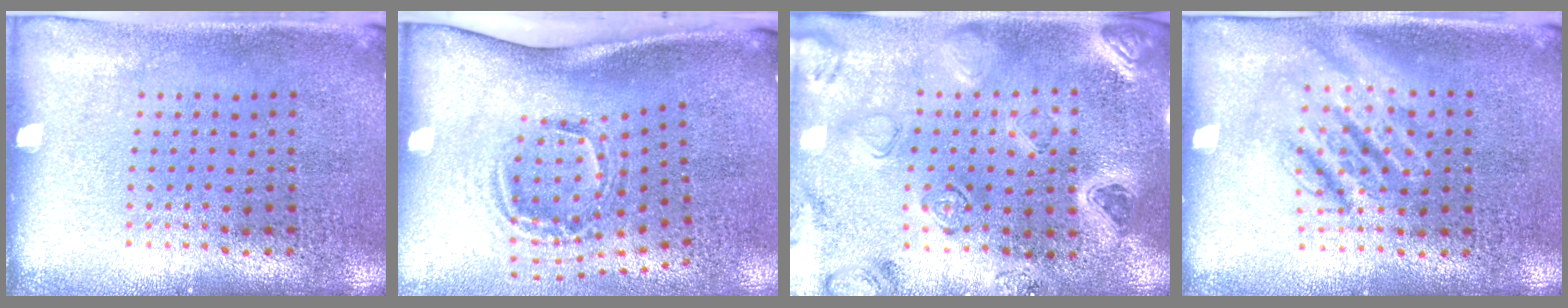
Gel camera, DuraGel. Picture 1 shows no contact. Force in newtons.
{"total": 2.0, "press": 1.2, "slide": 1.6}
{"total": 2.2, "press": 2.2, "slide": 0.3}
{"total": 2.7, "press": 2.7, "slide": 0.4}